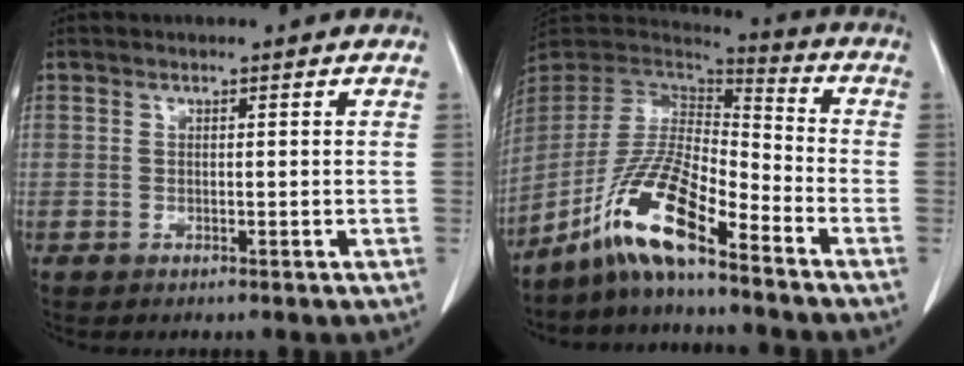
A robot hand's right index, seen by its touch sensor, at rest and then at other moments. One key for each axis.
{"total": 12.6, "fx": -8.5, "fy": 1.9, "fz": 9.1, "tx": -0.186, "ty": 0.004, "tz": -0.165}